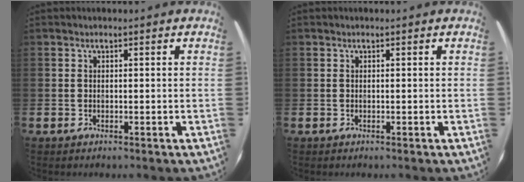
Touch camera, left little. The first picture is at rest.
{"total": 0.0}